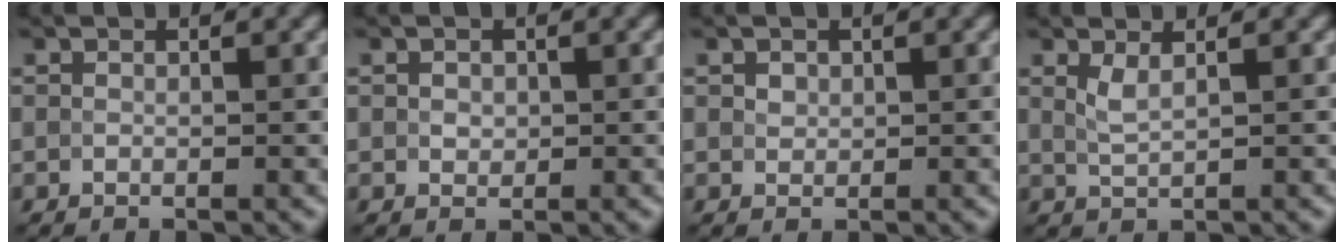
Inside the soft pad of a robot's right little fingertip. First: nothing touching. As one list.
[{"total": 0.9, "force": [0.2, 0.8, 0.5], "torque": [-0.011, 0.003, 0.002]}, {"total": 0.8, "force": [0.4, 0.6, 0.3], "torque": [-0.006, 0.002, 0.007]}, {"total": 1.5, "force": [0.9, 0.2, 1.1], "torque": [-0.032, 0.001, 0.022]}]